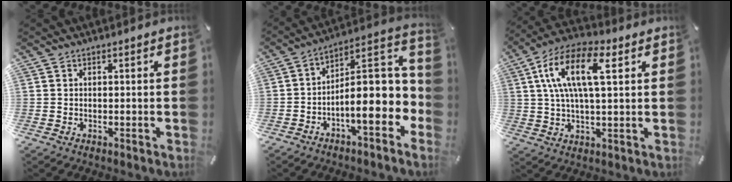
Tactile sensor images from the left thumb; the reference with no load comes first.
{"total": 15.5, "force": [-3.8, 6.7, 13.4], "torque": [-0.172, -0.010, -0.056]}
{"total": 13.5, "force": [4.1, 5.6, 11.6], "torque": [-0.250, 0.007, 0.069]}